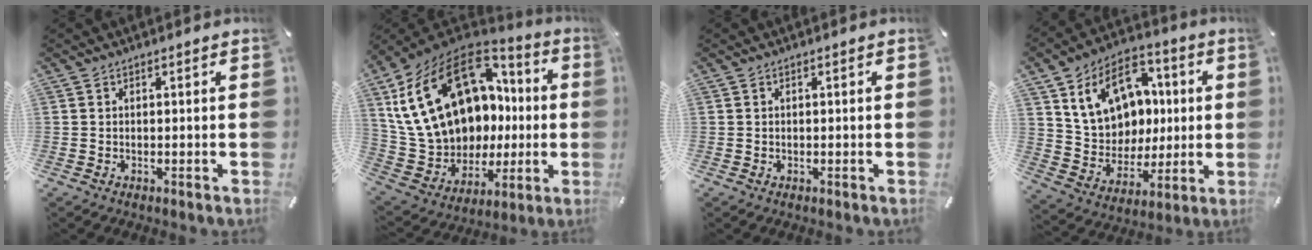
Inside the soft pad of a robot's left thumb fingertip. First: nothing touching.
{"total": 23.7, "force": [7.4, 17.1, 14.6], "torque": [-0.297, -0.046, 0.164]}
{"total": 0.0}
{"total": 16.2, "force": [4.9, 13.6, 7.3], "torque": [-0.121, -0.004, 0.105]}